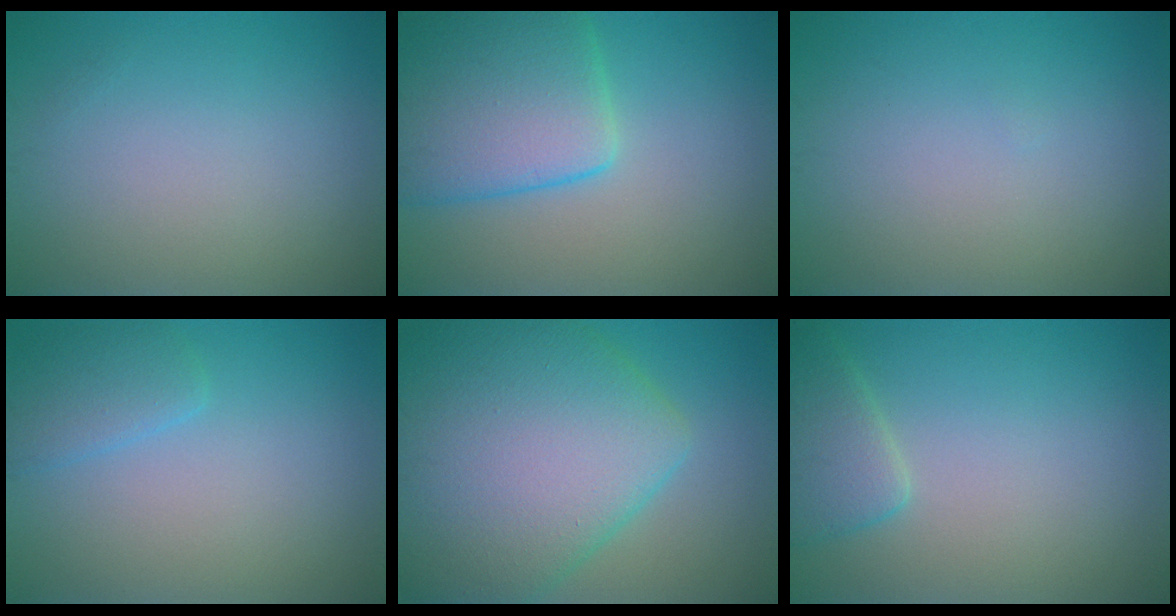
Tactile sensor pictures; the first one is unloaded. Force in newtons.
{"total": 8.8, "press": 8.7, "slide": 0.4}
{"total": 0.0}
{"total": 2.3, "press": 2.3, "slide": 0.2}
{"total": 13.6, "press": 13.6, "slide": 0.5}
{"total": 3.0, "press": 3.0, "slide": 0.3}